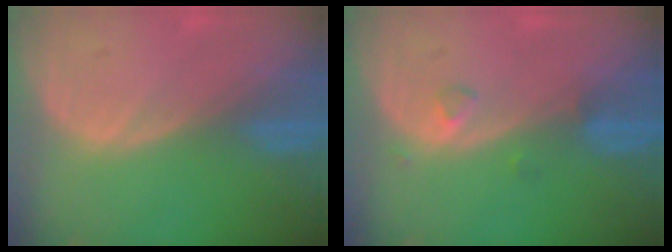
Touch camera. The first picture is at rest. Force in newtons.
{"total": 1.5, "press": 1.5, "slide": 0.1}